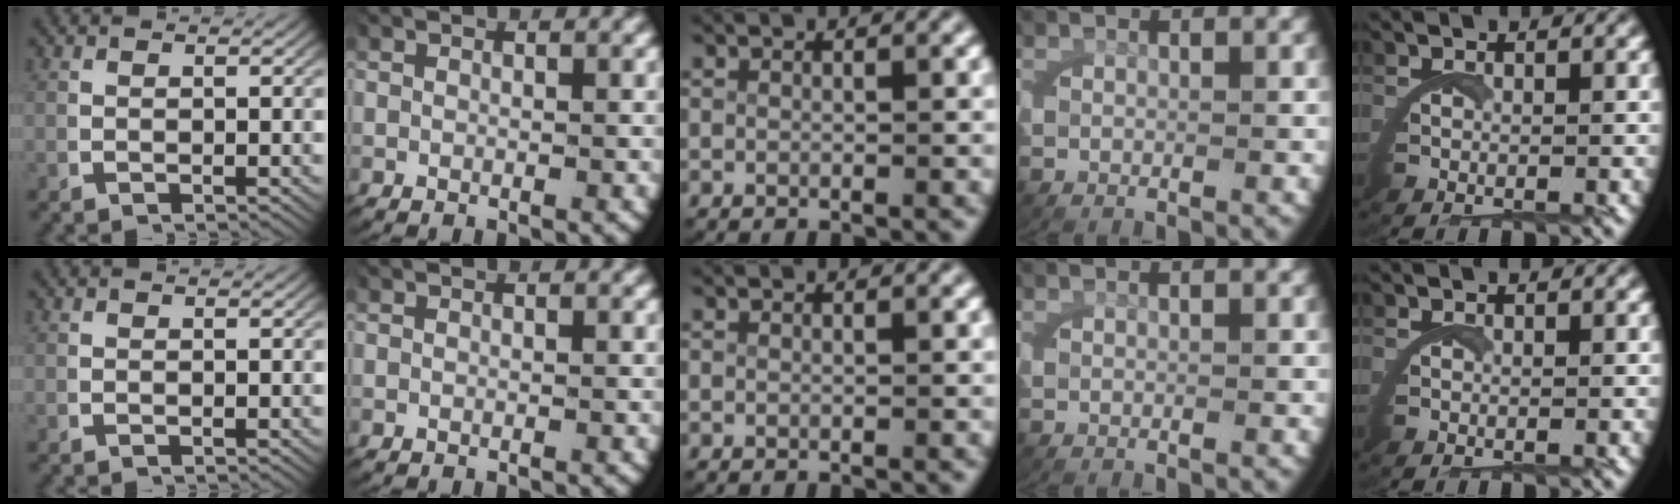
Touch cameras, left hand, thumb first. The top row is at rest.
{}